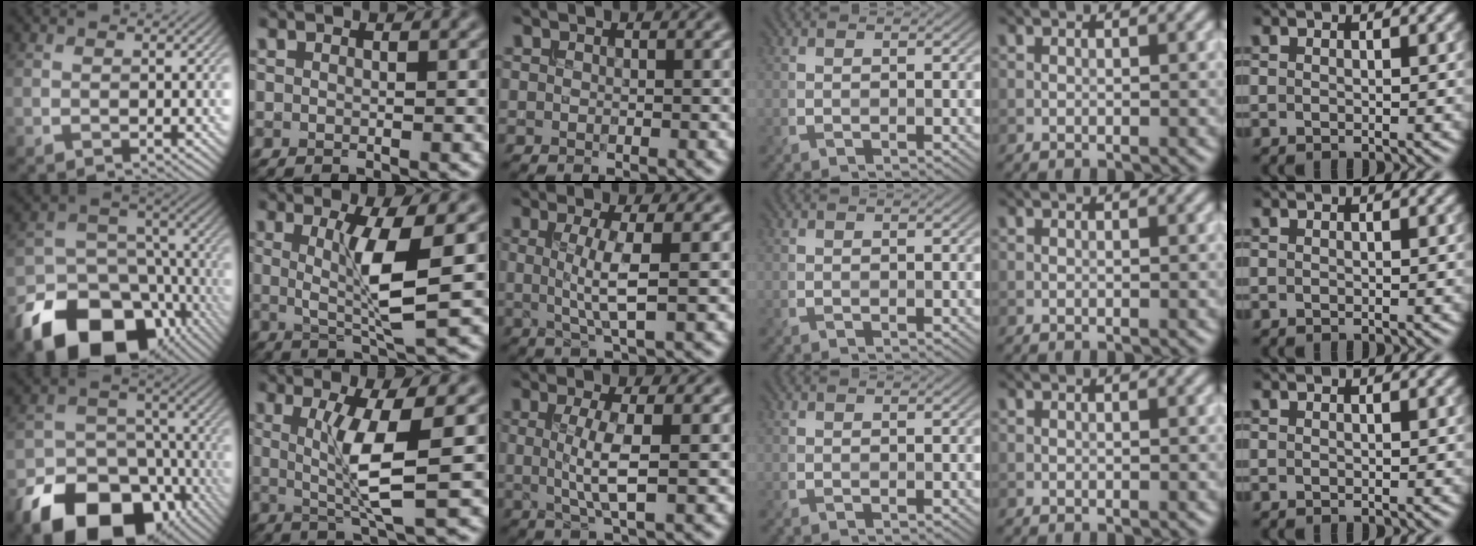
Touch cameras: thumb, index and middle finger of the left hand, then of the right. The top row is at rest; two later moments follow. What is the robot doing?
{"motion": "extract", "object": "bucket"}